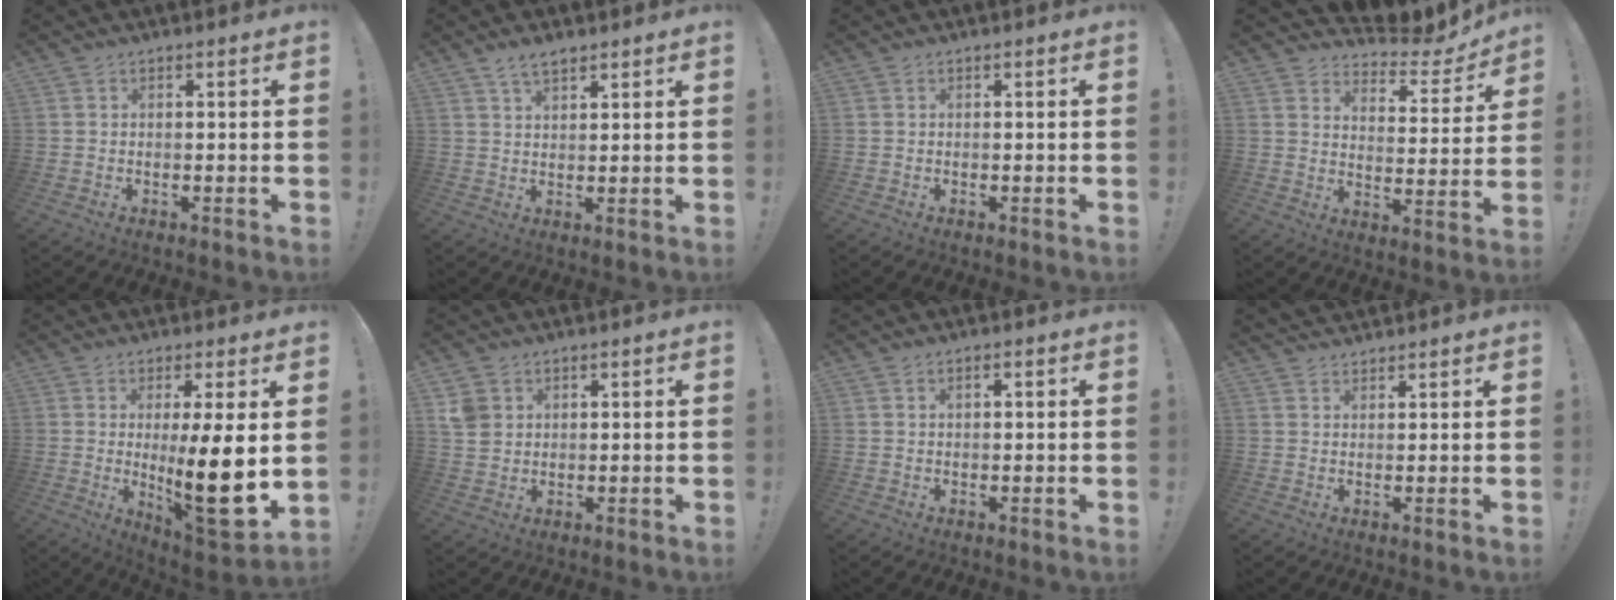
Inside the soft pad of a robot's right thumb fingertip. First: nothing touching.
{"total": 4.4, "force": [3.3, 1.8, 2.3], "torque": [-0.036, -0.017, 0.060]}
{"total": 0.0}
{"total": 6.6, "force": [5.8, 2.7, 1.3], "torque": [-0.001, -0.070, 0.102]}
{"total": 16.2, "force": [0.5, 2.9, 15.9], "torque": [-0.232, -0.028, 0.013]}
{"total": 4.9, "force": [2.3, 4.0, 1.9], "torque": [-0.033, -0.006, 0.045]}
{"total": 1.0, "force": [0.3, 0.5, 0.8], "torque": [-0.019, 0.005, 0.005]}
{"total": 2.4, "force": [2.2, 0.8, 0.1], "torque": [0.002, -0.015, 0.043]}